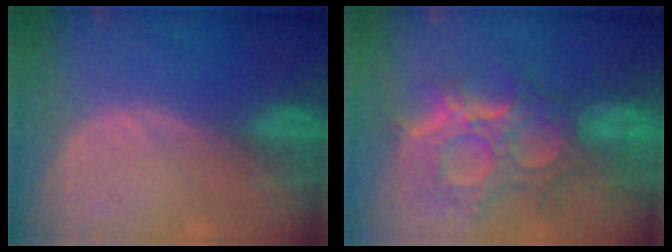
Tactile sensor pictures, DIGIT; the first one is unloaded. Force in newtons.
{"total": 12.0, "press": 10.8, "slide": 5.3}